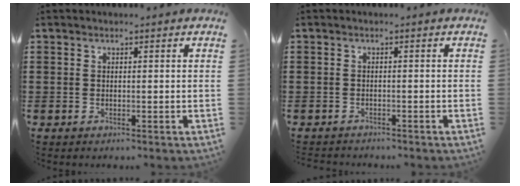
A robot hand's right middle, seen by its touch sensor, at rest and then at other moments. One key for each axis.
{"total": 1.1, "fx": -1.1, "fy": 0.3, "fz": -0.2, "tx": 0.001, "ty": 0.003, "tz": -0.025}